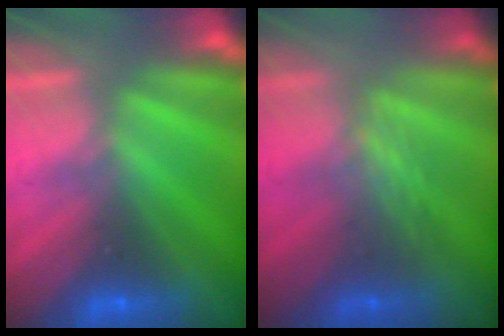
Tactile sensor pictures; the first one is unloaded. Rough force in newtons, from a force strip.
{"total": 2.4}